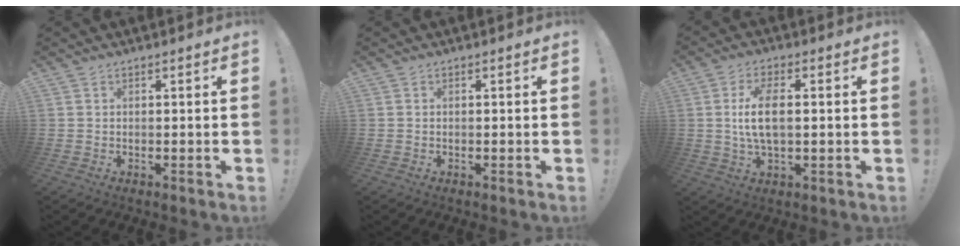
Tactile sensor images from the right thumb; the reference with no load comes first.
{"total": 0.0}
{"total": 8.9, "force": [0.5, 3.9, 8.0], "torque": [-0.153, -0.001, 0.007]}